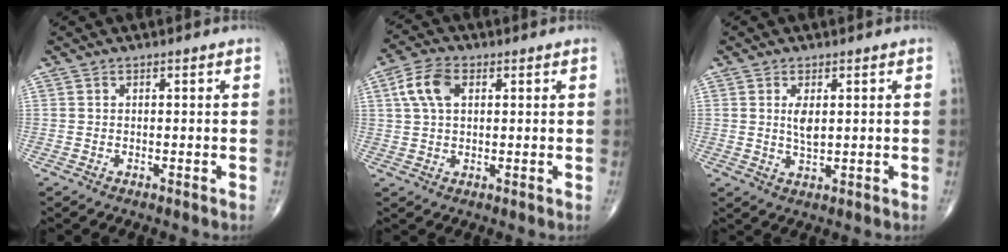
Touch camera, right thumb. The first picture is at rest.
{"total": 6.9, "force": [2.0, 4.1, 5.1], "torque": [-0.105, 0.011, 0.037]}
{"total": 3.5, "force": [0.9, 1.5, 3.1], "torque": [-0.055, -0.011, 0.020]}